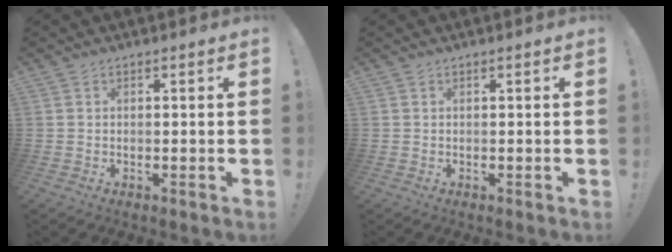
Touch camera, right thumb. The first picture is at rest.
{"total": 0.0}